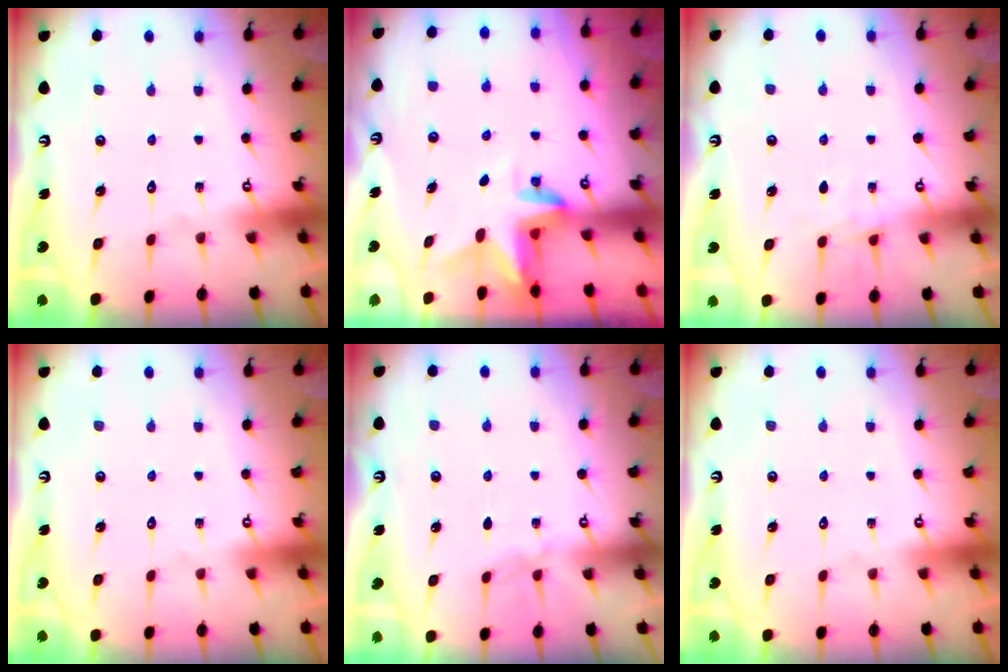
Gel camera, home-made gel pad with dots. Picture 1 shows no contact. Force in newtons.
{"total": 2.9, "press": 2.9, "slide": 0.2}
{"total": 4.8, "press": 4.7, "slide": 0.5}
{"total": 0.0}
{"total": 3.4, "press": 3.4, "slide": 0.5}
{"total": 0.0}